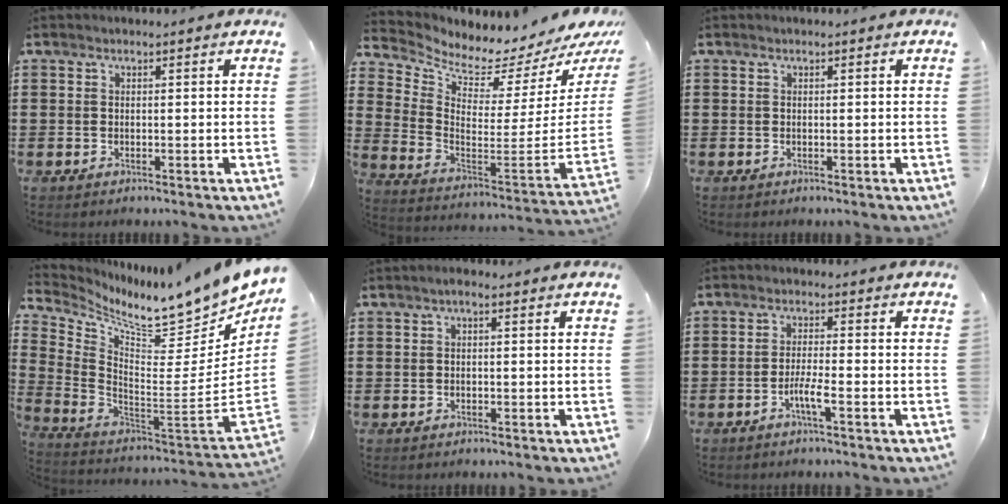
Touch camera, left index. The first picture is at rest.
{"total": 2.6, "force": [2.5, 0.1, 0.7], "torque": [-0.032, -0.062, 0.031]}
{"total": 0.0}
{"total": 8.8, "force": [7.5, 1.0, 4.3], "torque": [-0.087, -0.085, 0.120]}
{"total": 0.8, "force": [-0.3, 0.3, 0.7], "torque": [-0.015, 0.000, -0.006]}
{"total": 3.3, "force": [-1.9, 0.1, 2.7], "torque": [-0.055, -0.002, -0.036]}